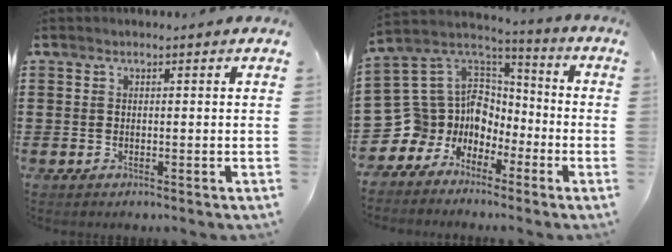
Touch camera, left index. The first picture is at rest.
{"total": 9.1, "force": [-2.0, 8.6, 2.0], "torque": [-0.095, -0.024, -0.038]}